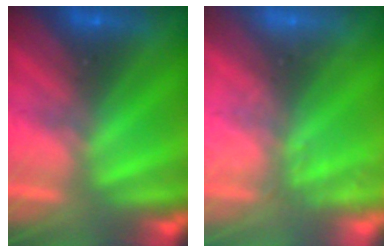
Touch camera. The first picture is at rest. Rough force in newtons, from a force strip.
{"total": 2.6}